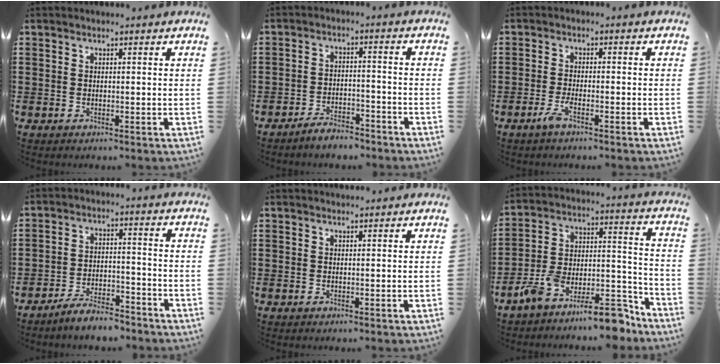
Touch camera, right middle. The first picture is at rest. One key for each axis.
{"total": 3.6, "fx": -3.5, "fy": 0.6, "fz": 0.7, "tx": -0.014, "ty": 0.010, "tz": -0.070}
{"total": 2.5, "fx": -1.4, "fy": 0.2, "fz": 2.1, "tx": -0.052, "ty": -0.008, "tz": -0.029}
{"total": 5.0, "fx": -4.8, "fy": 0.6, "fz": 1.5, "tx": -0.031, "ty": 0.005, "tz": -0.095}
{"total": 1.1, "fx": 1.1, "fy": 0.1, "fz": 0.0, "tx": -0.003, "ty": 0.001, "tz": 0.020}
{"total": 11.8, "fx": -10.4, "fy": 2.7, "fz": 5.0, "tx": -0.068, "ty": 0.045, "tz": -0.195}